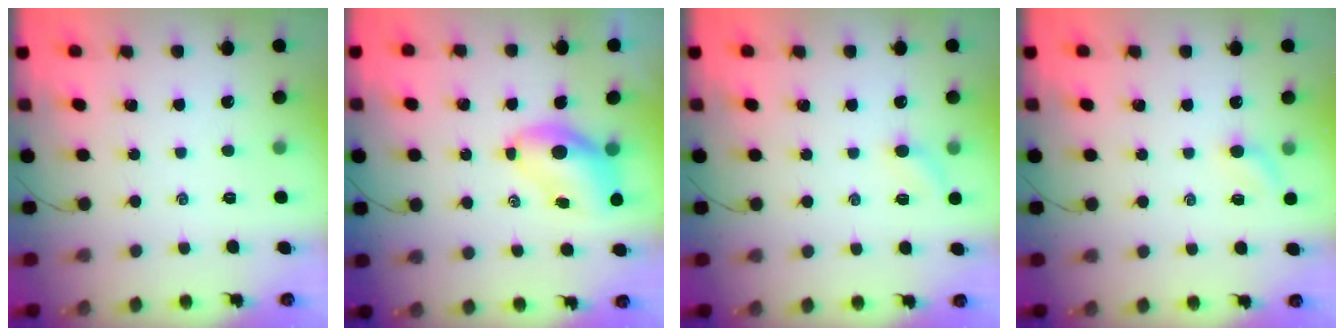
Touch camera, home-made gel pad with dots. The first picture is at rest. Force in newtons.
{"total": 6.6, "press": 6.5, "slide": 1.3}
{"total": 5.5, "press": 5.4, "slide": 1.2}
{"total": 3.3, "press": 3.1, "slide": 1.1}